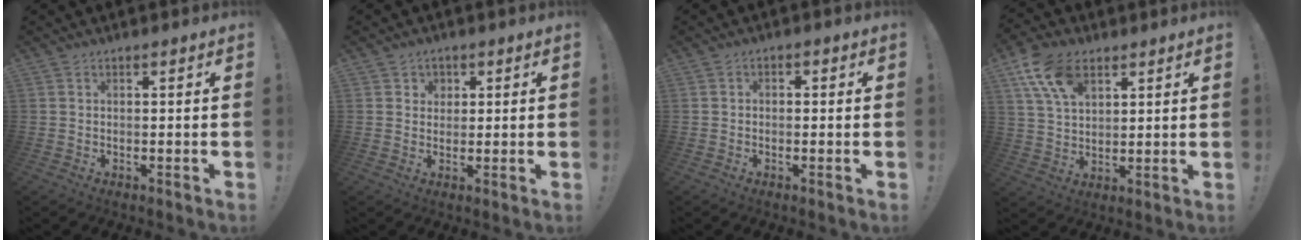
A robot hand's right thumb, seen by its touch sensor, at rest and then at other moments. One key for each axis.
{"total": 3.1, "fx": 1.1, "fy": 2.8, "fz": 0.5, "tx": -0.006, "ty": -0.004, "tz": 0.019}
{"total": 1.6, "fx": -1.1, "fy": 1.0, "fz": 0.7, "tx": -0.015, "ty": 0.010, "tz": -0.019}
{"total": 13.1, "fx": 7.0, "fy": 7.8, "fz": 7.9, "tx": -0.138, "ty": -0.014, "tz": 0.135}